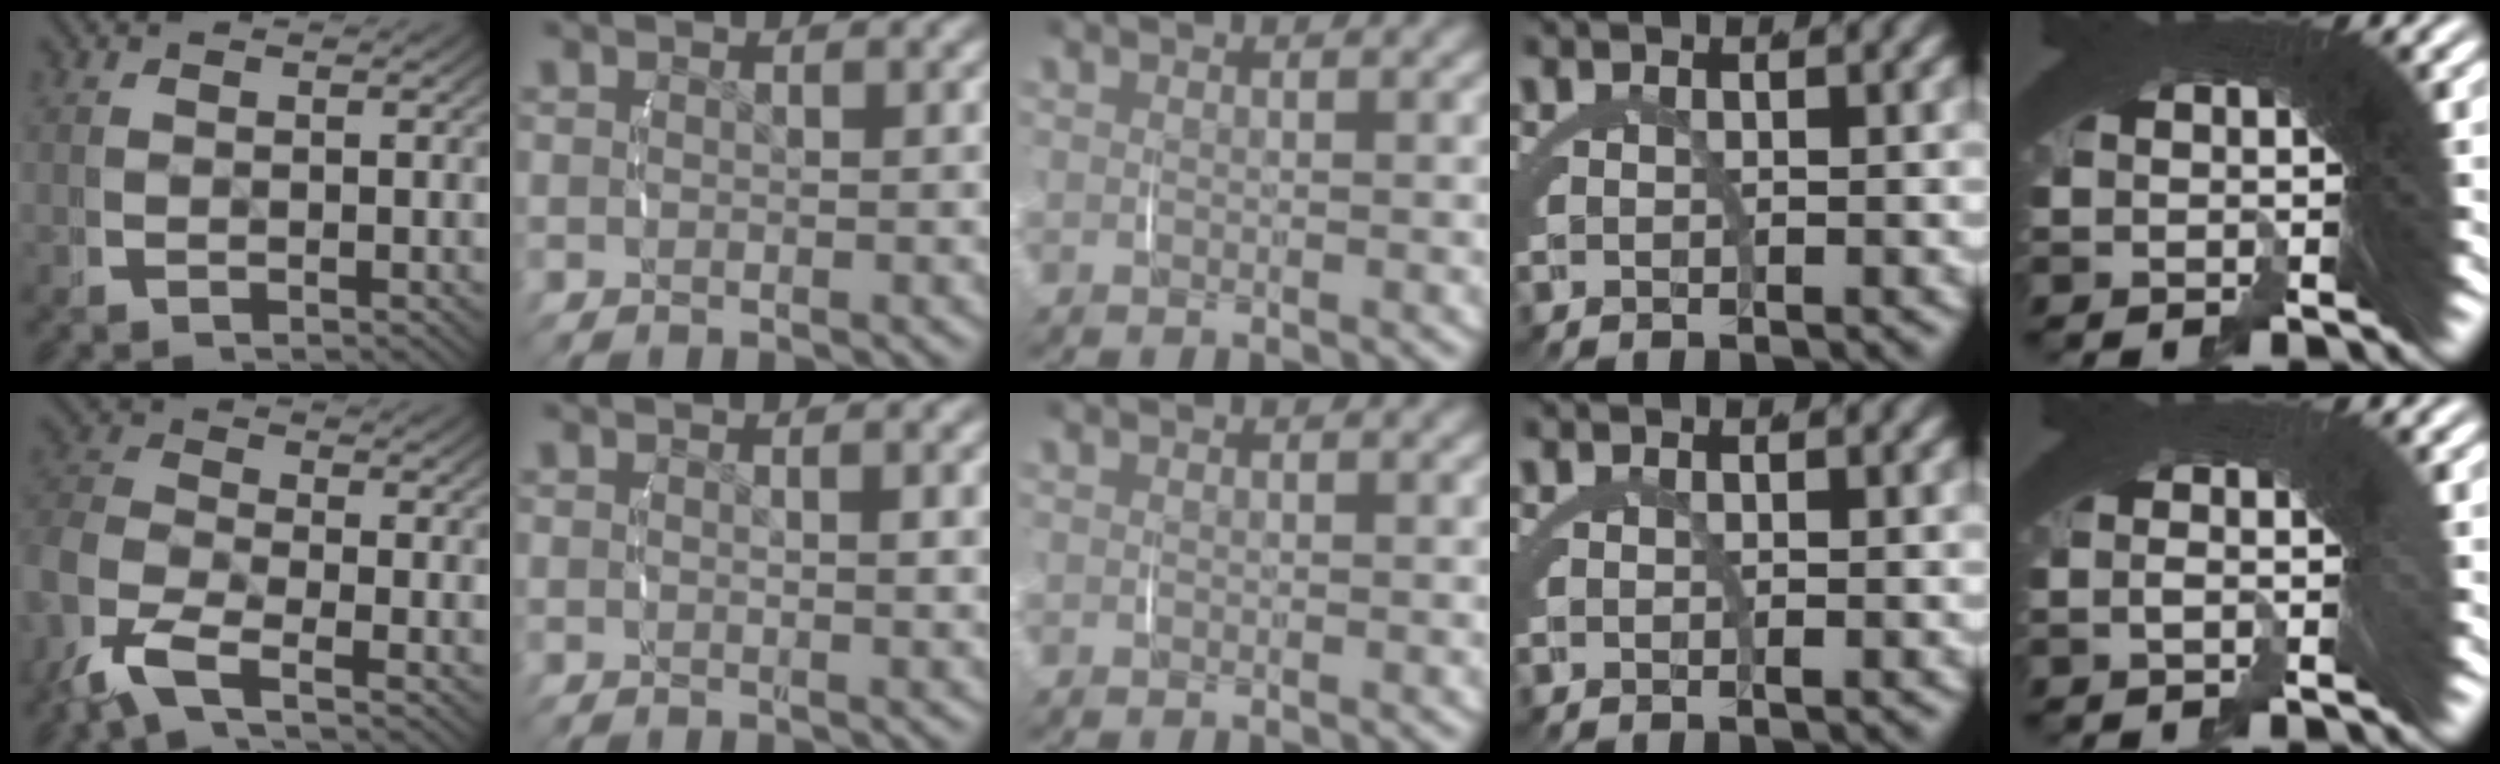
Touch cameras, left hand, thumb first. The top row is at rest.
{"thumb": {"total": 6.2, "force": [-2.3, 3.8, 4.3], "torque": [-0.107, -0.018, -0.044]}, "index": {"total": 1.3, "force": [0.6, -0.3, 1.1], "torque": [-0.014, -0.003, 0.013]}, "little": {"total": 1.3, "force": [-1.0, -0.5, 0.7], "torque": [-0.006, 0.011, -0.019]}}